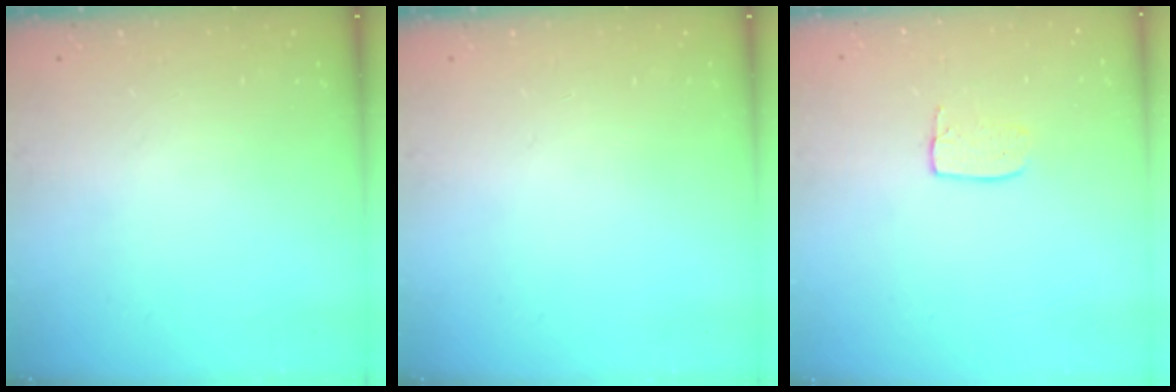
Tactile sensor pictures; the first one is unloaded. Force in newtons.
{"total": 0.0}
{"total": 3.7, "press": 3.7, "slide": 0.2}